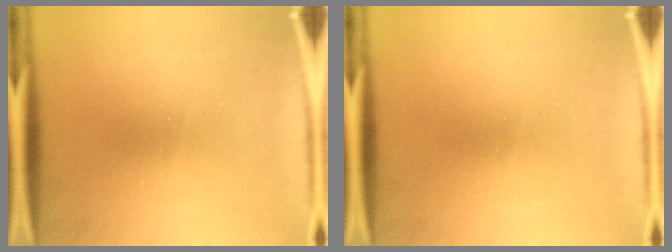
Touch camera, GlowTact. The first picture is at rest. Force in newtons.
{"total": 0.0}